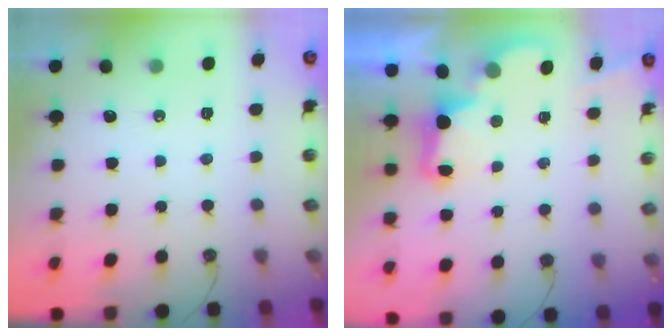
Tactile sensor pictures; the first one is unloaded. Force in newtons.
{"total": 3.0, "press": 2.9, "slide": 0.6}